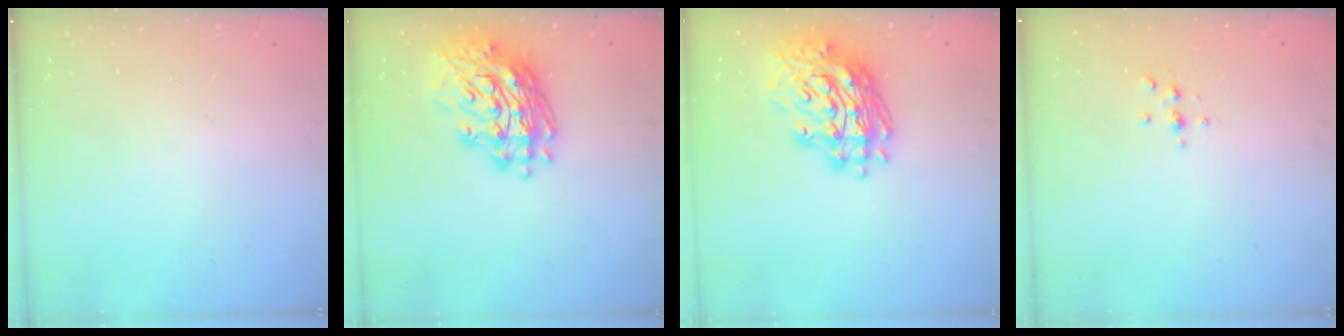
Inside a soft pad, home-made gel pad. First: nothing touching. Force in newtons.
{"total": 17.0, "press": 16.9, "slide": 2.2}
{"total": 17.0, "press": 16.9, "slide": 2.2}
{"total": 2.3, "press": 2.2, "slide": 0.2}